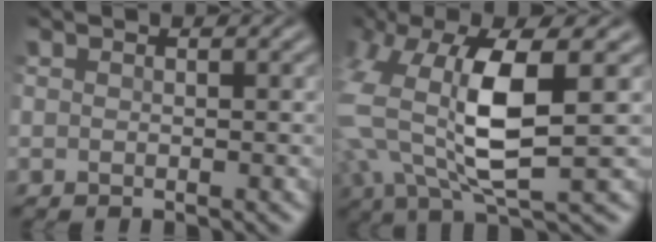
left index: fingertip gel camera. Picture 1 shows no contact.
{"total": 9.5, "force": [1.6, 3.5, 8.7], "torque": [-0.200, -0.002, 0.033]}